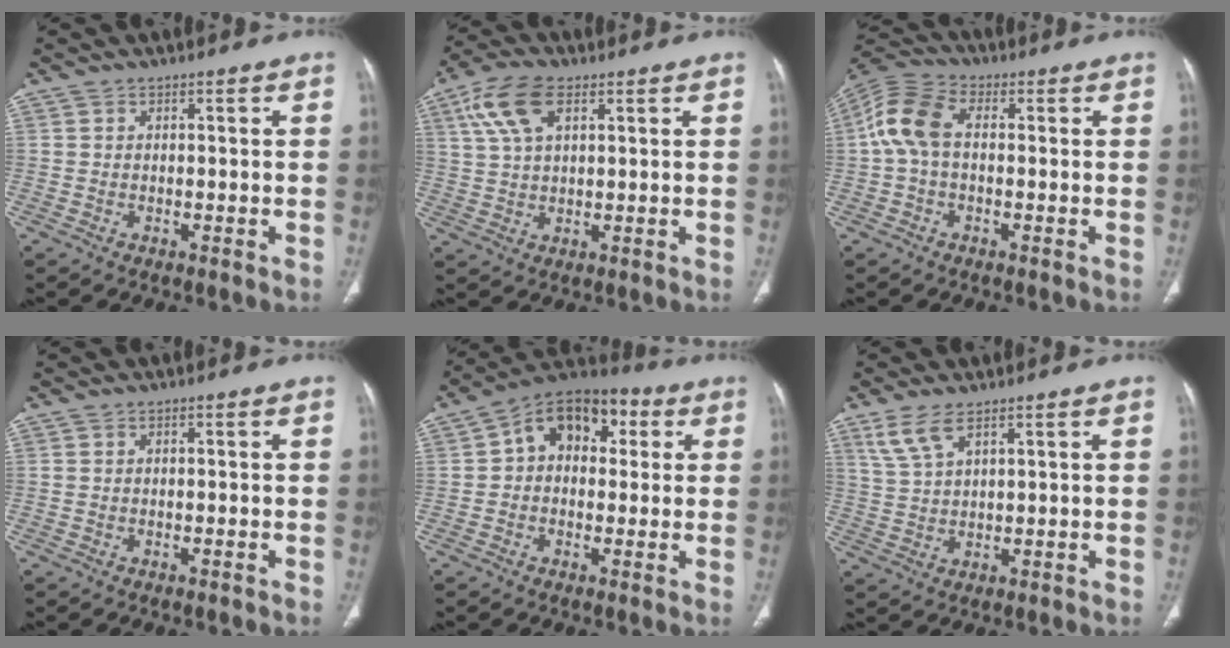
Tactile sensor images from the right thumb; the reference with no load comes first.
{"total": 9.1, "force": [4.0, 4.6, 6.8], "torque": [-0.141, 0.005, 0.078]}
{"total": 8.9, "force": [0.3, 5.4, 7.0], "torque": [-0.152, 0.024, -0.005]}
{"total": 0.0}
{"total": 12.2, "force": [2.6, 8.5, 8.4], "torque": [-0.083, 0.030, 0.024]}
{"total": 5.3, "force": [3.4, 1.7, 3.7], "torque": [-0.084, -0.007, 0.081]}